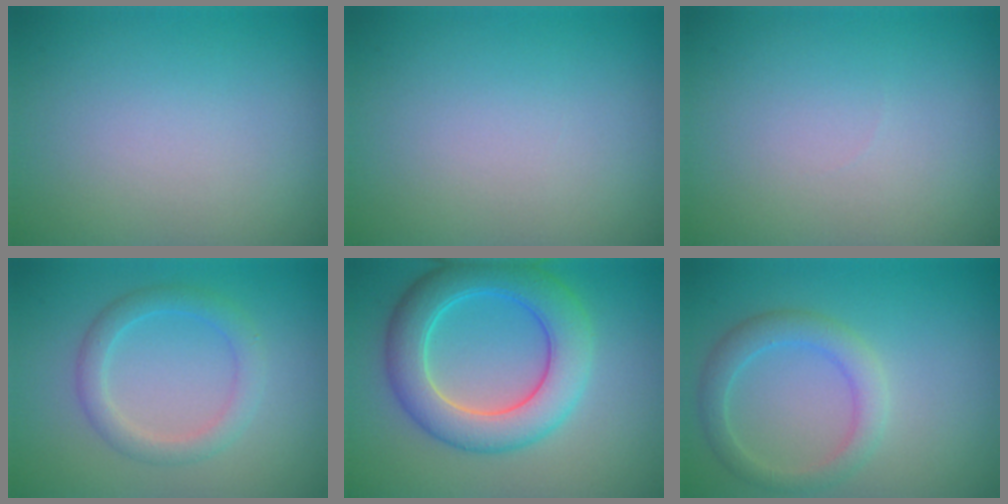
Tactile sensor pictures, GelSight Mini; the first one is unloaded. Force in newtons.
{"total": 0.0}
{"total": 0.0}
{"total": 2.7, "press": 2.7, "slide": 0.1}
{"total": 7.0, "press": 7.0, "slide": 0.2}
{"total": 2.9, "press": 2.9, "slide": 0.1}